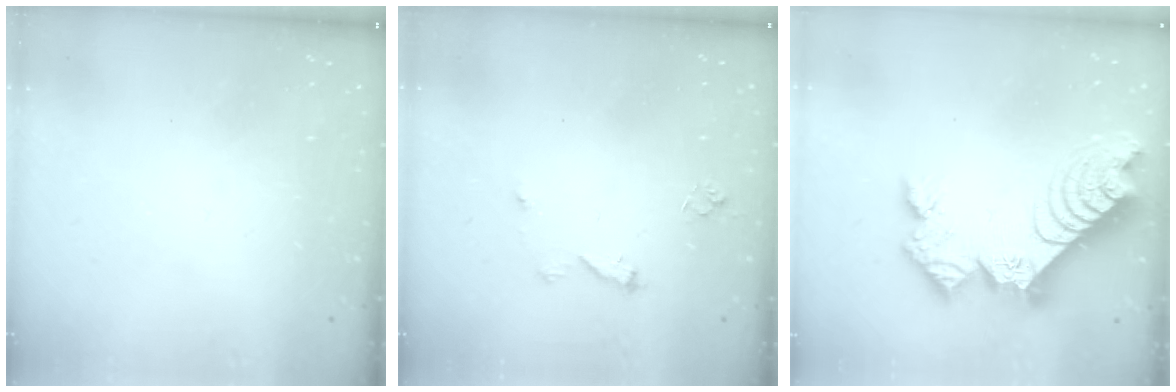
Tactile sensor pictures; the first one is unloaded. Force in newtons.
{"total": 7.0, "press": 7.0, "slide": 0.7}
{"total": 15.0, "press": 15.0, "slide": 1.4}